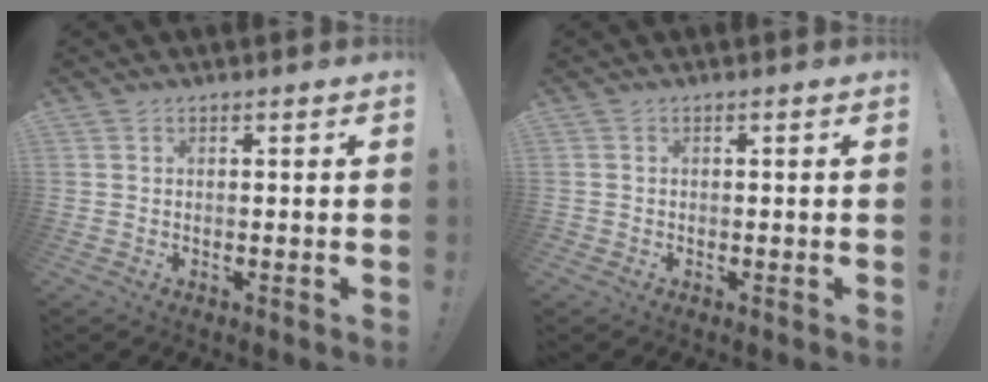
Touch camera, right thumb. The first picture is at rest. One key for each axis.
{"total": 0.8, "fx": -0.4, "fy": 0.7, "fz": 0.2, "tx": -0.002, "ty": 0.001, "tz": -0.007}